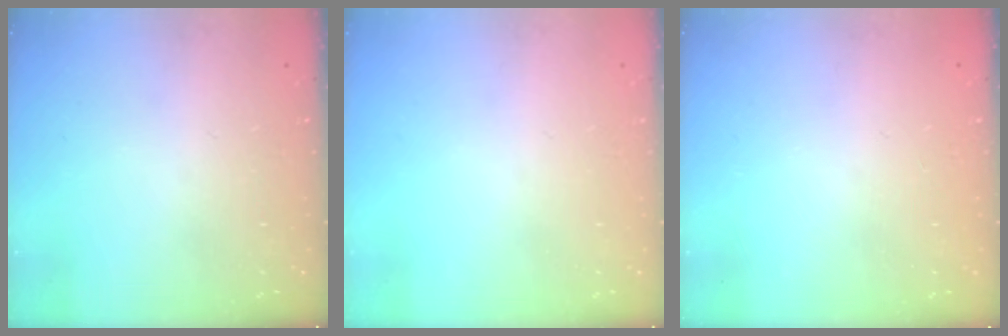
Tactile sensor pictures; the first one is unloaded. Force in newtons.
{"total": 0.0}
{"total": 0.0}